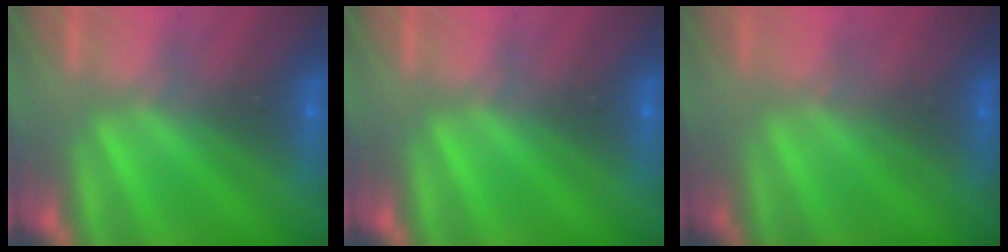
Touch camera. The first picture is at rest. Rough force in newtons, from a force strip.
{"total": 0.0}
{"total": 1.1}